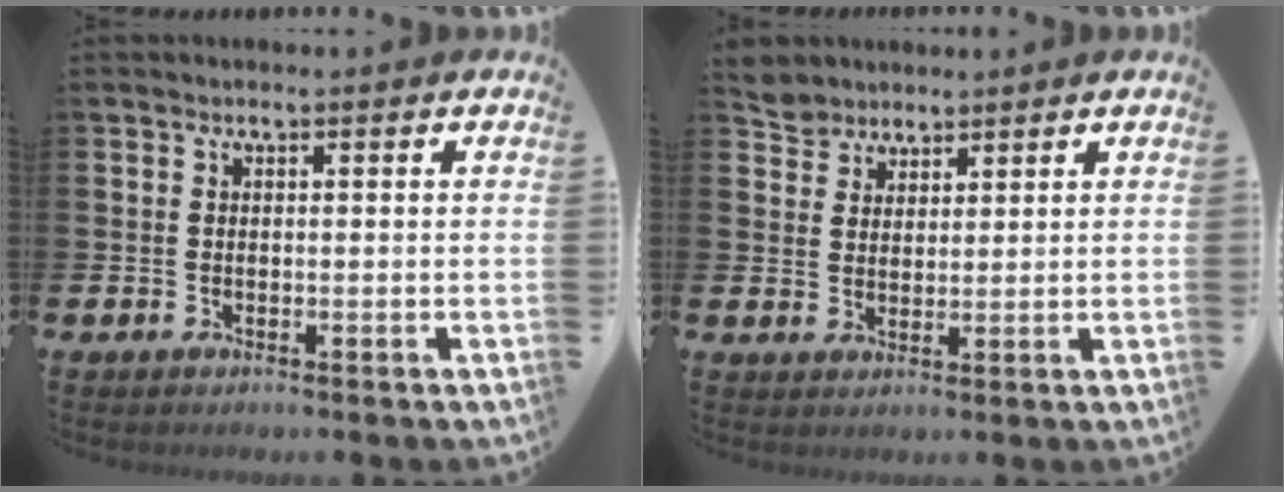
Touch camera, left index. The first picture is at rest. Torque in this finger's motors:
{"motor_torque": [0.41, -0.46, 0.11, 0.00]}